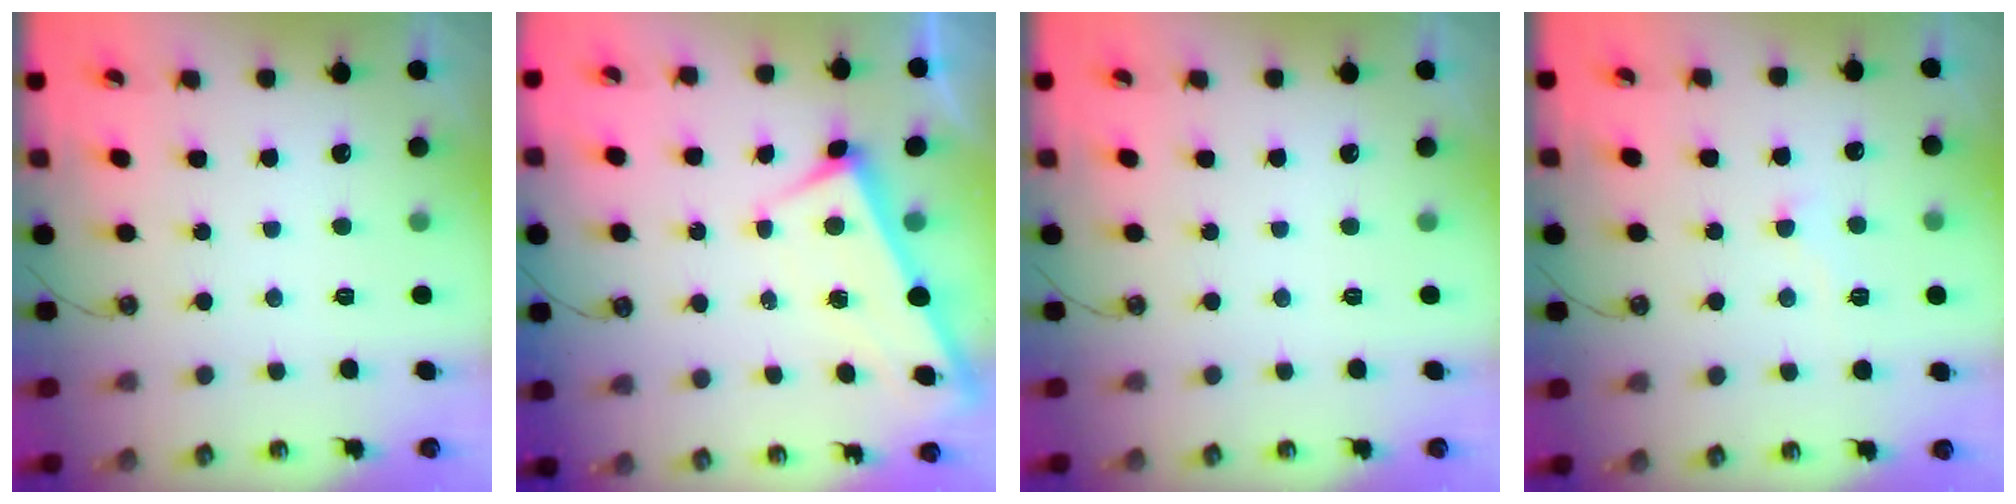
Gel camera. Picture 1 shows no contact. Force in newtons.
{"total": 2.9, "press": 2.9, "slide": 0.0}
{"total": 0.0}
{"total": 1.9, "press": 1.8, "slide": 0.6}